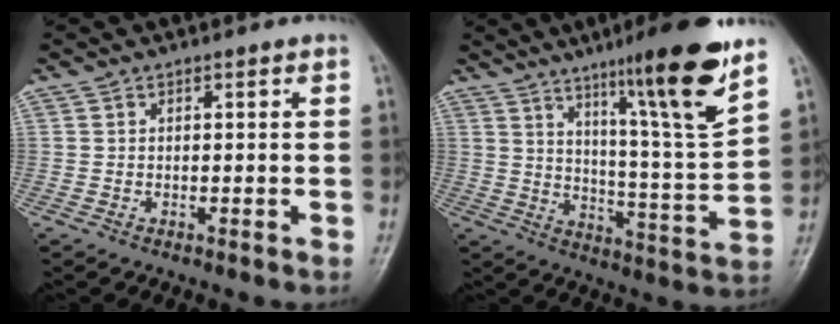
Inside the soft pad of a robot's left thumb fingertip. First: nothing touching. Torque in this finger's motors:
{"motor_torque": [0.65, 0.42, 1.47, -1.29, 0.31]}